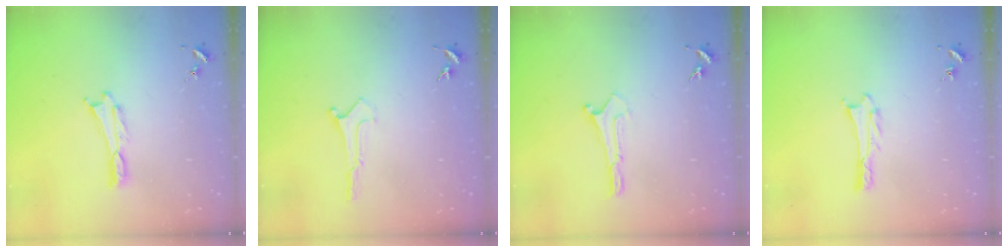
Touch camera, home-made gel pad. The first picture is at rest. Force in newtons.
{"total": 0.0}
{"total": 0.0}
{"total": 0.8, "press": 0.8, "slide": 0.1}